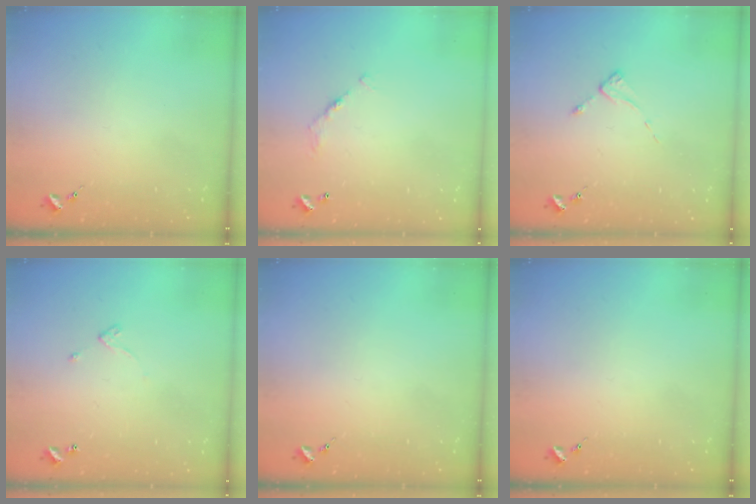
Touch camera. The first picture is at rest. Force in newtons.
{"total": 6.8, "press": 6.8, "slide": 0.5}
{"total": 2.6, "press": 2.6, "slide": 0.2}
{"total": 3.2, "press": 3.2, "slide": 0.4}
{"total": 0.0}
{"total": 0.0}